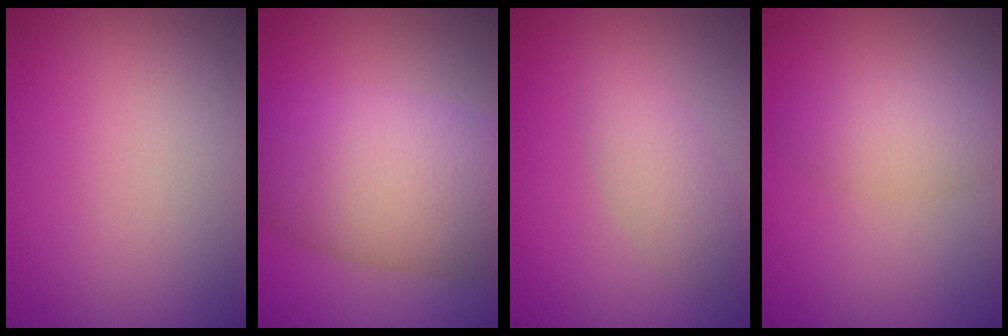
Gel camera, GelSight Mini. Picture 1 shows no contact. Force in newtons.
{"total": 10.7, "press": 10.7, "slide": 0.3}
{"total": 2.4, "press": 2.4, "slide": 0.2}
{"total": 2.7, "press": 2.7, "slide": 0.1}